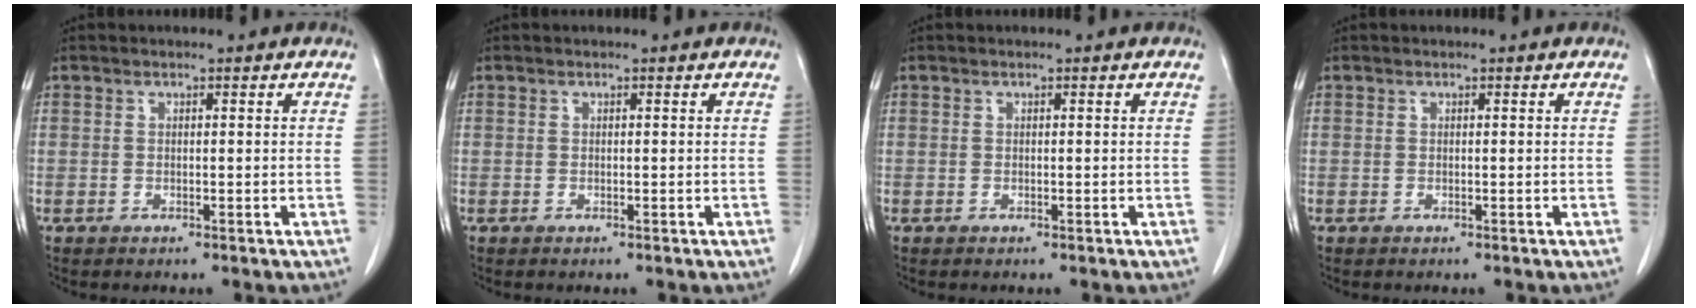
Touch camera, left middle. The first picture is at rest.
{"total": 0.0}
{"total": 0.0}
{"total": 0.0}